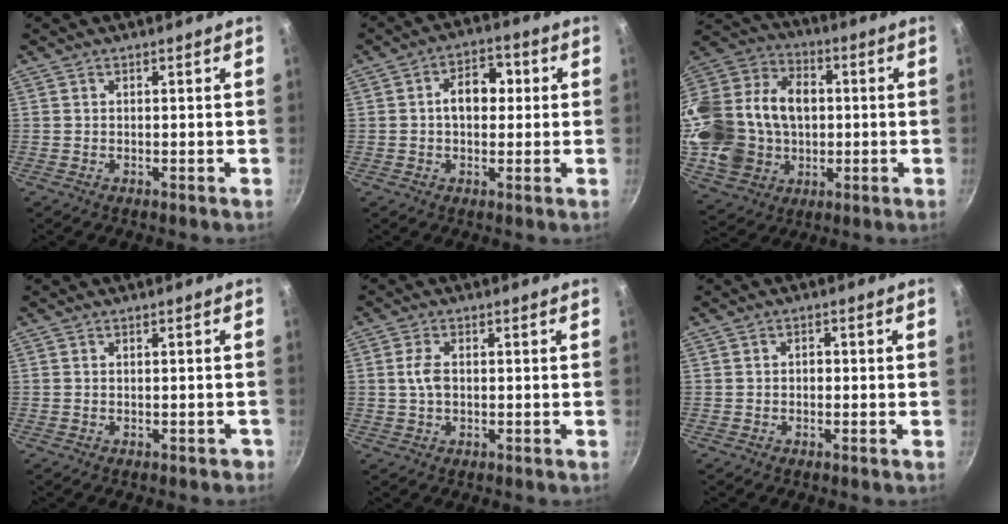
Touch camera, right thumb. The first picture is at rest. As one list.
[{"total": 7.8, "force": [0.8, 5.3, 5.6], "torque": [-0.048, 0.018, 0.002]}, {"total": 26.4, "force": [0.1, 20.6, 16.4], "torque": [-0.321, 0.041, 0.016]}, {"total": 1.0, "force": [-0.6, 0.6, 0.5], "torque": [0.004, 0.016, 0.003]}, {"total": 3.4, "force": [0.1, 2.1, 2.7], "torque": [-0.054, 0.008, 0.000]}, {"total": 1.3, "force": [-0.3, 1.0, 0.8], "torque": [-0.011, 0.007, -0.006]}]